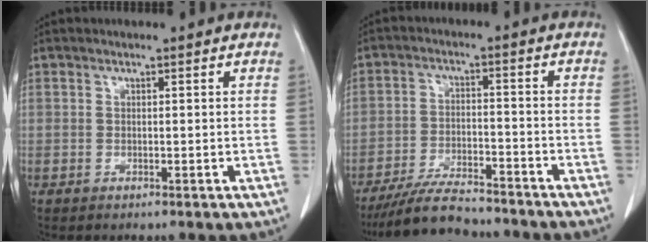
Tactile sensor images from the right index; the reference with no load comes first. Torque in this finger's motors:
{"motor_torque": [-0.55, -0.47, -0.45, -0.13]}